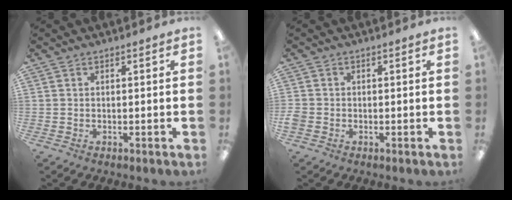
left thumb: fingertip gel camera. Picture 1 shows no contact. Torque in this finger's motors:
{"motor_torque": [-0.28, 0.34, 0.16, -0.07, -0.01]}